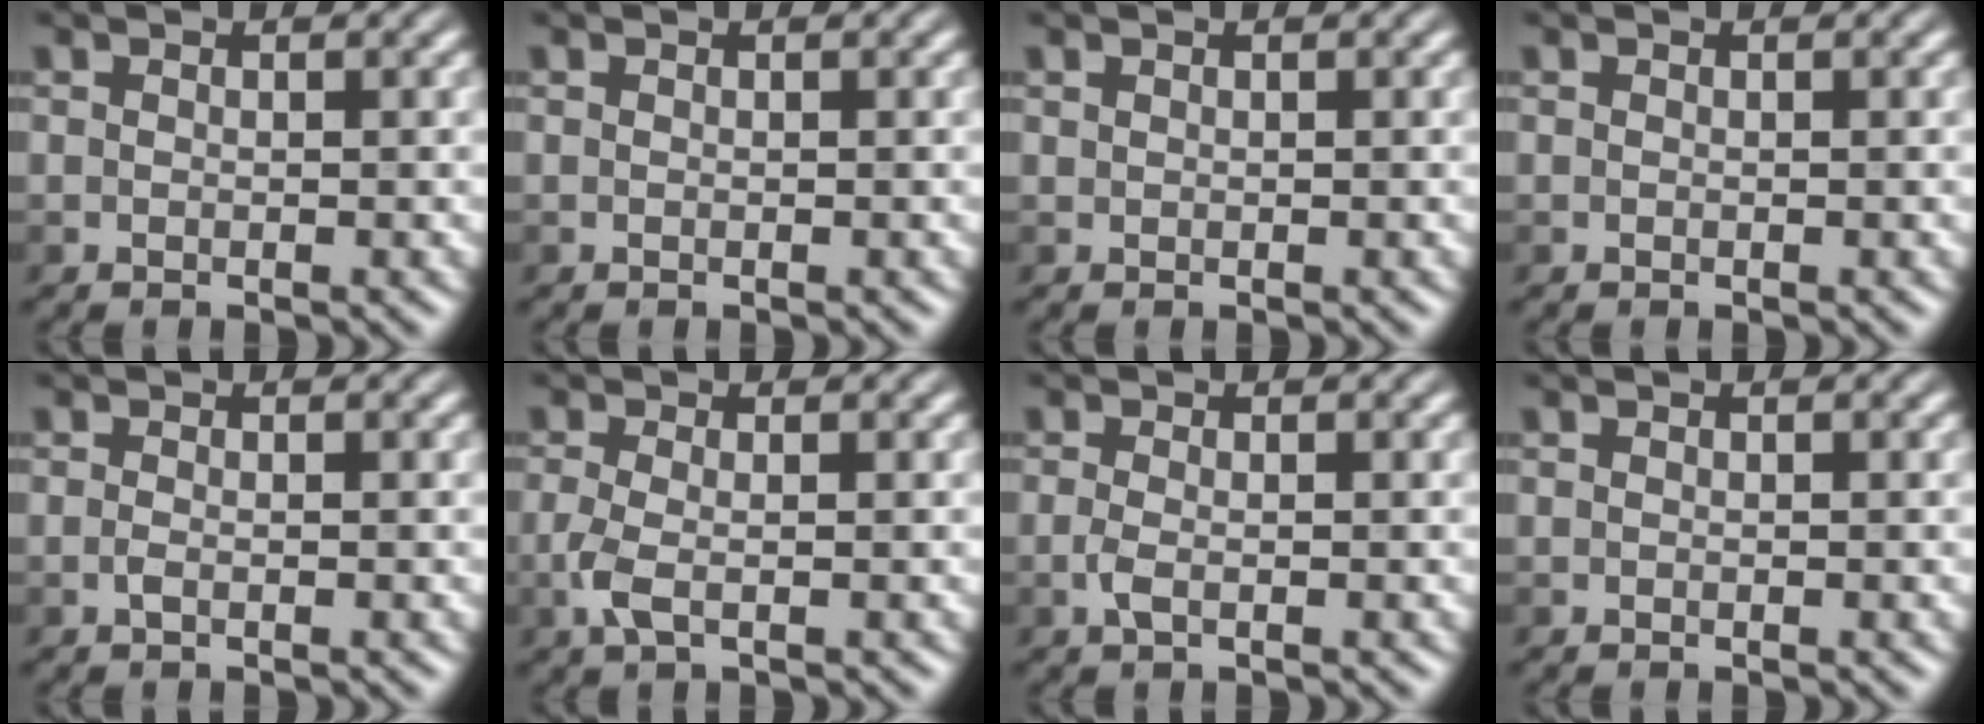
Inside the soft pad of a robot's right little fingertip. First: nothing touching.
{"total": 0.0}
{"total": 0.0}
{"total": 0.0}
{"total": 0.5, "force": [-0.3, 0.1, 0.4], "torque": [-0.012, 0.004, -0.004]}
{"total": 1.9, "force": [-0.5, 0.9, 1.6], "torque": [-0.047, 0.002, -0.008]}
{"total": 1.1, "force": [-0.4, 0.5, 0.9], "torque": [-0.025, 0.004, -0.005]}
{"total": 0.0}